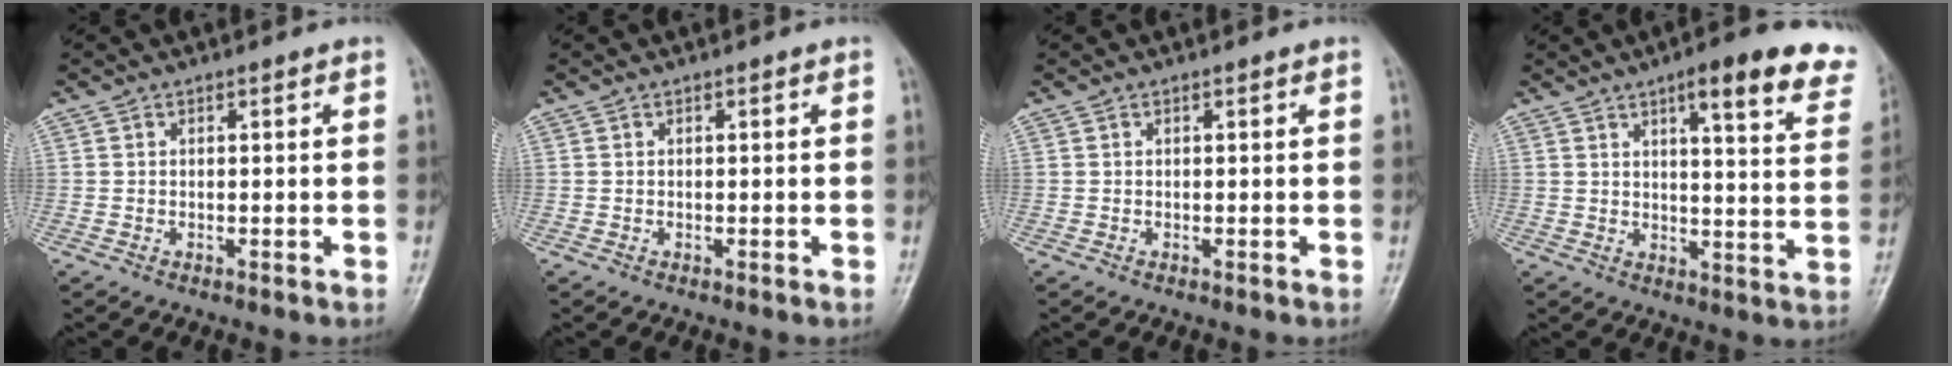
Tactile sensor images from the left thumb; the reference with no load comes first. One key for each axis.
{"total": 0.0}
{"total": 0.0}
{"total": 15.4, "fx": 10.1, "fy": 3.9, "fz": 10.9, "tx": -0.104, "ty": -0.043, "tz": 0.112}